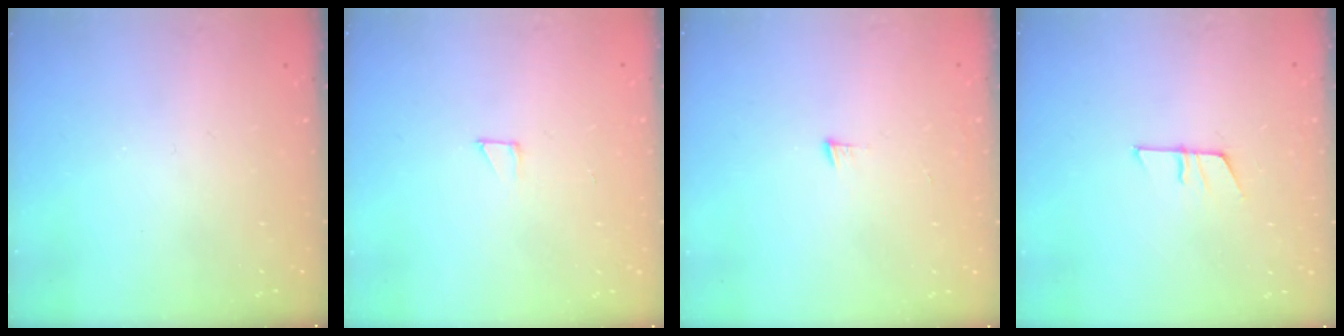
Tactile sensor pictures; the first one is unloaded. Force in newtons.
{"total": 2.1, "press": 2.1, "slide": 0.1}
{"total": 3.2, "press": 3.2, "slide": 0.4}
{"total": 7.8, "press": 7.8, "slide": 0.4}